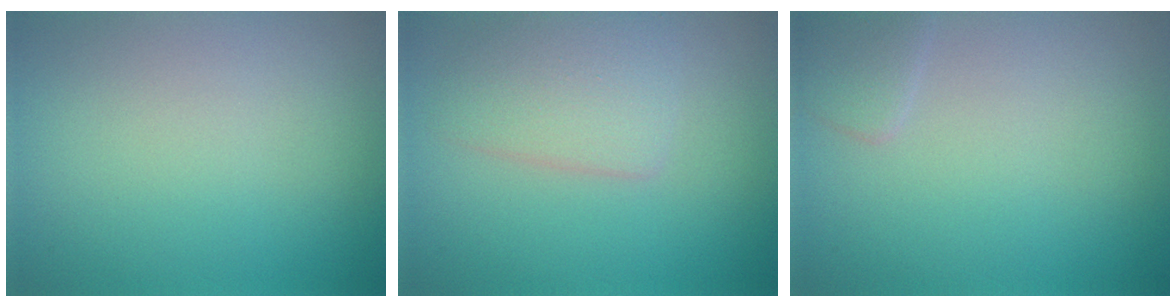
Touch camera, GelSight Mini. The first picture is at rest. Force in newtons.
{"total": 3.2, "press": 3.2, "slide": 0.1}
{"total": 1.4, "press": 1.4, "slide": 0.1}